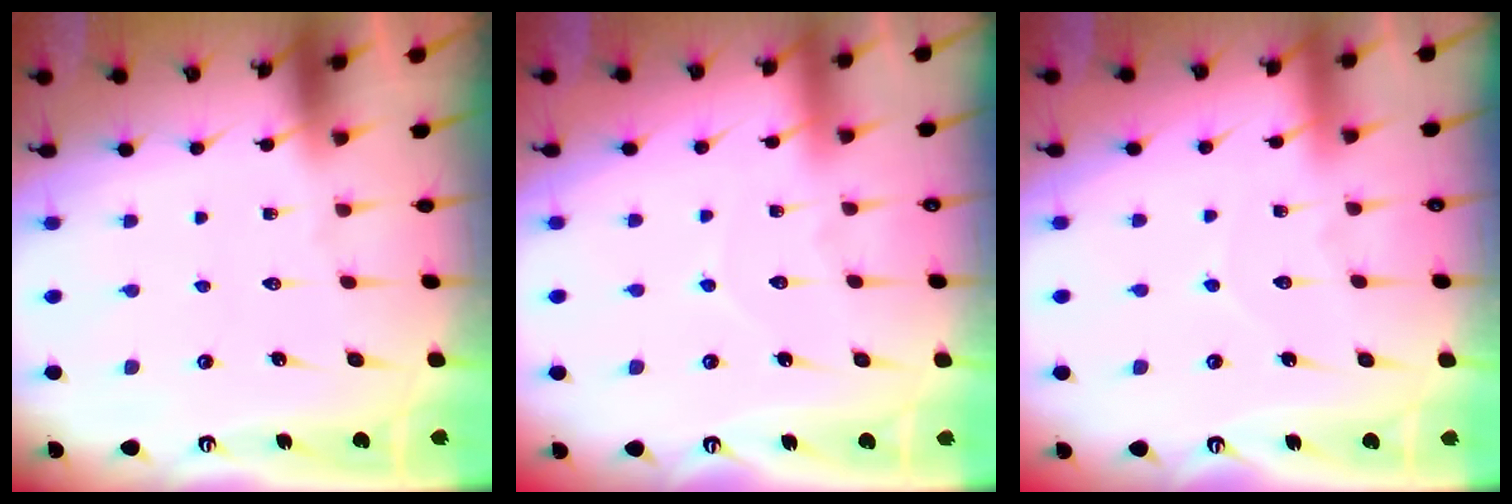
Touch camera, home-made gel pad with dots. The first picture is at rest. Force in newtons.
{"total": 5.1, "press": 5.1, "slide": 0.6}
{"total": 5.1, "press": 5.1, "slide": 0.6}